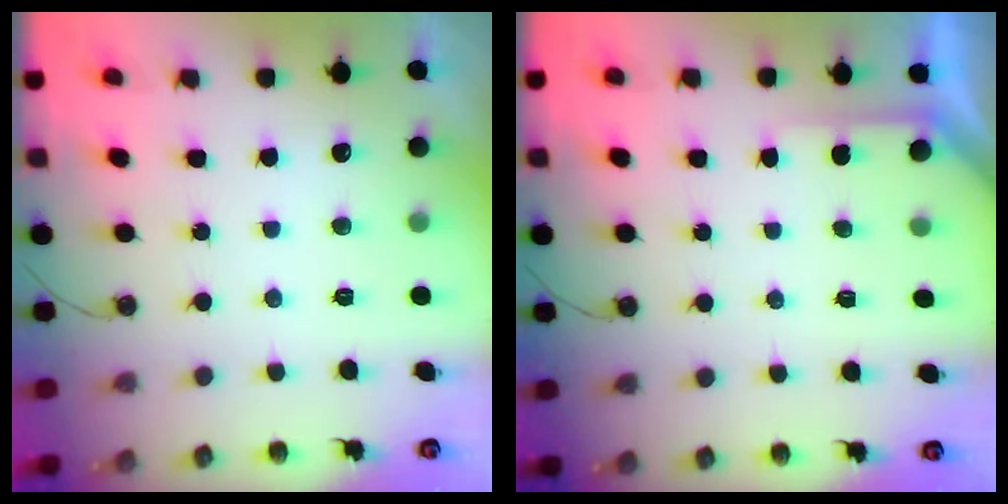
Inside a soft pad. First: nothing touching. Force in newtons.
{"total": 2.9, "press": 2.8, "slide": 0.2}